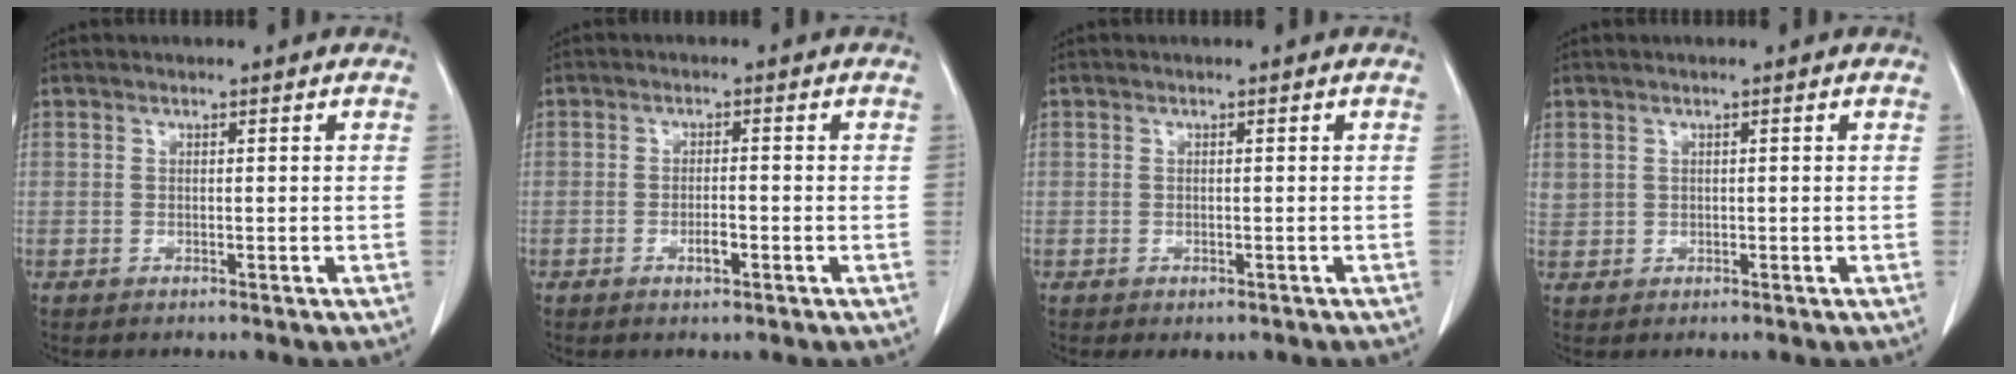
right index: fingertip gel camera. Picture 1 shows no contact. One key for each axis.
{"total": 2.3, "fx": -1.0, "fy": 0.6, "fz": 1.9, "tx": -0.032, "ty": 0.000, "tz": -0.015}
{"total": 1.3, "fx": -0.7, "fy": 1.0, "fz": 0.4, "tx": -0.004, "ty": 0.002, "tz": -0.005}
{"total": 1.6, "fx": 0.7, "fy": 1.4, "fz": 0.3, "tx": -0.003, "ty": 0.010, "tz": 0.017}